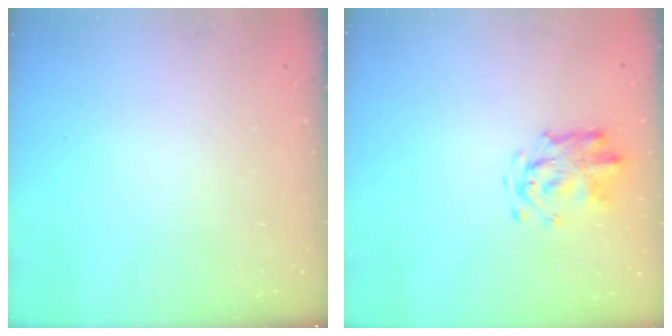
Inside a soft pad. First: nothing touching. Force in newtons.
{"total": 3.9, "press": 3.8, "slide": 1.1}